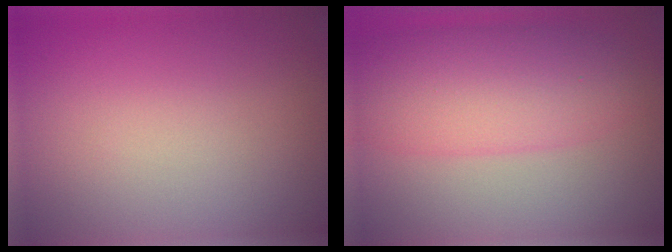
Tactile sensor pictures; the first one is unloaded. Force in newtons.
{"total": 6.9, "press": 6.9, "slide": 0.2}